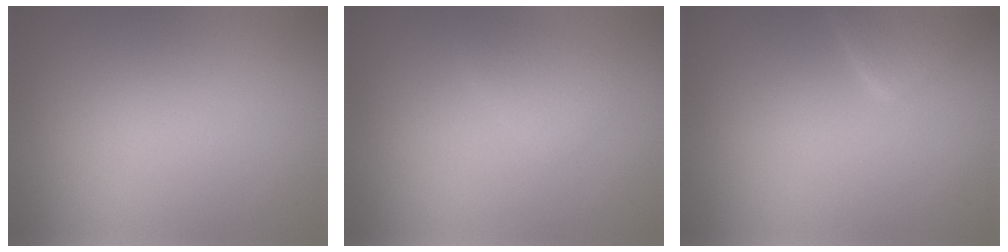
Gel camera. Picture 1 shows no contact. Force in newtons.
{"total": 1.3, "press": 1.3, "slide": 0.0}
{"total": 2.4, "press": 2.4, "slide": 0.1}